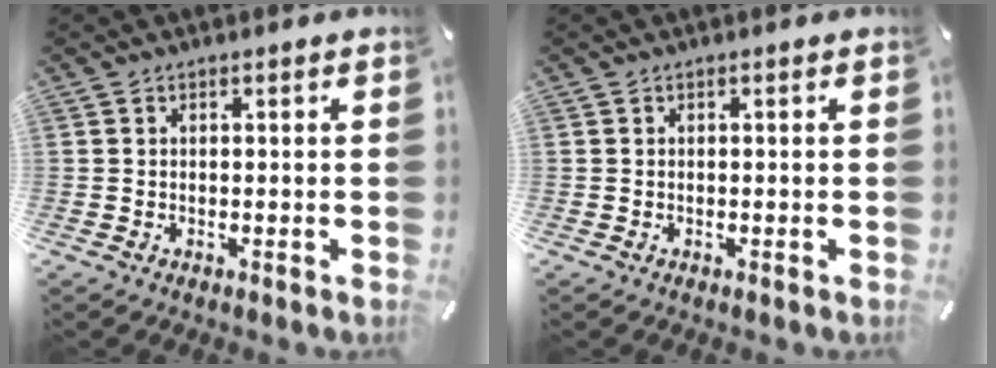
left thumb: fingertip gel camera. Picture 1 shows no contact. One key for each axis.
{"total": 0.0}